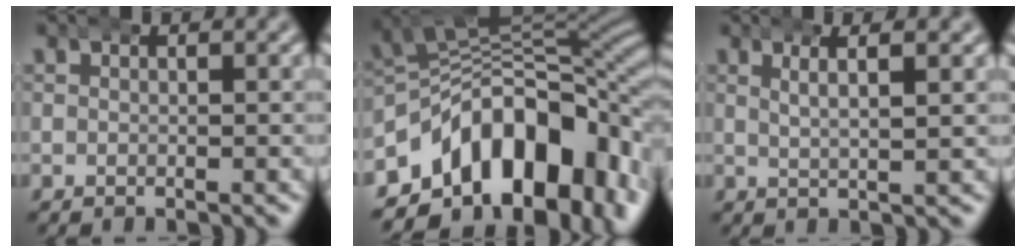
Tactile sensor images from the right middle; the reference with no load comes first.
{"total": 19.6, "force": [-4.9, 13.6, 13.2], "torque": [-0.207, -0.023, -0.074]}
{"total": 2.9, "force": [1.8, 0.2, 2.3], "torque": [-0.034, 0.009, 0.031]}